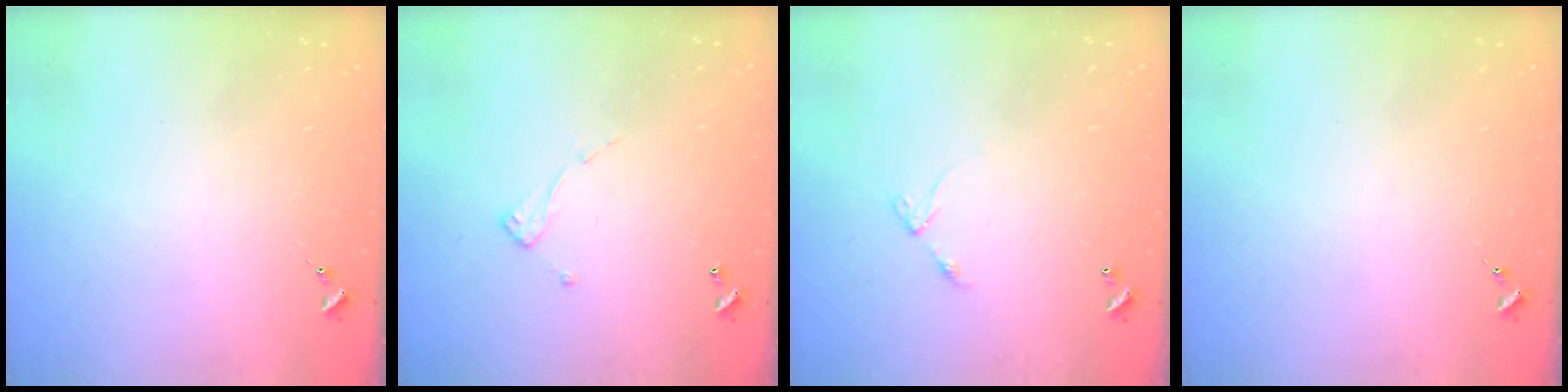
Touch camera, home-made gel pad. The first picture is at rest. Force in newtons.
{"total": 6.5, "press": 6.5, "slide": 0.2}
{"total": 4.7, "press": 4.7, "slide": 0.4}
{"total": 0.0}